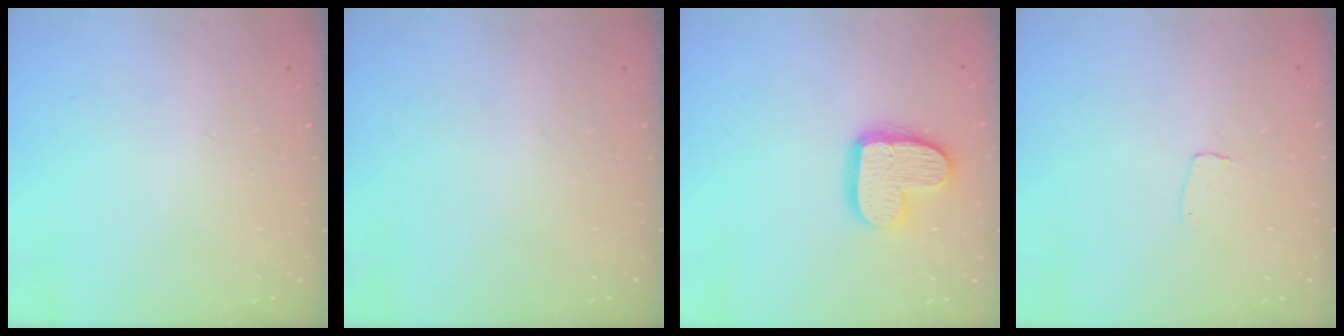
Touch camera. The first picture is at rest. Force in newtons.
{"total": 0.0}
{"total": 14.4, "press": 14.3, "slide": 1.0}
{"total": 2.6, "press": 2.6, "slide": 0.1}